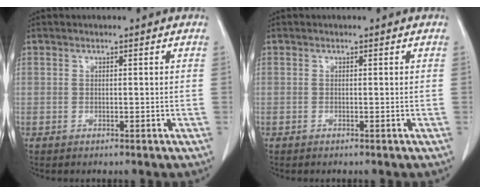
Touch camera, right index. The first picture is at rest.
{"total": 0.0}